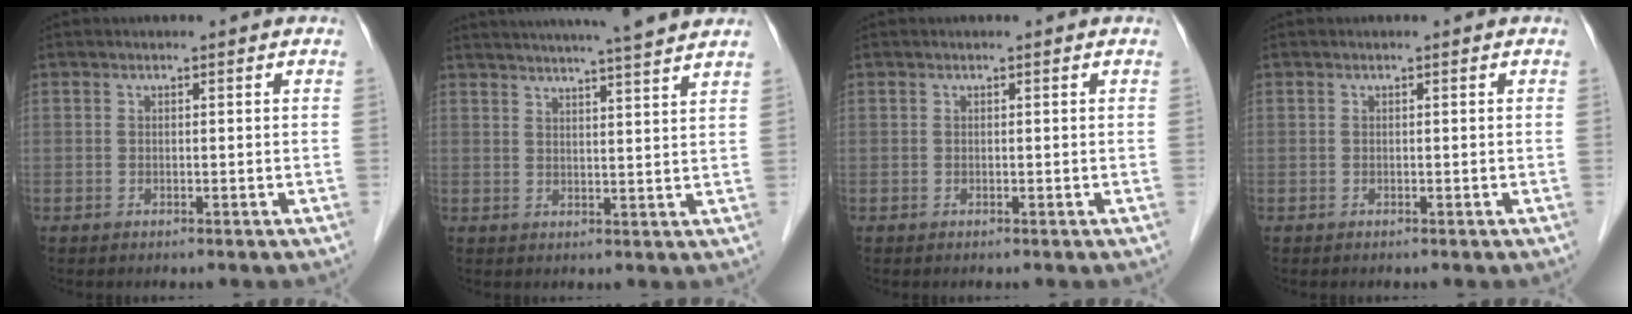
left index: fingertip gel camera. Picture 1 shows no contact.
{"total": 15.2, "force": [13.6, -0.7, 6.7], "torque": [-0.113, 0.000, 0.172]}
{"total": 0.0}
{"total": 0.0}